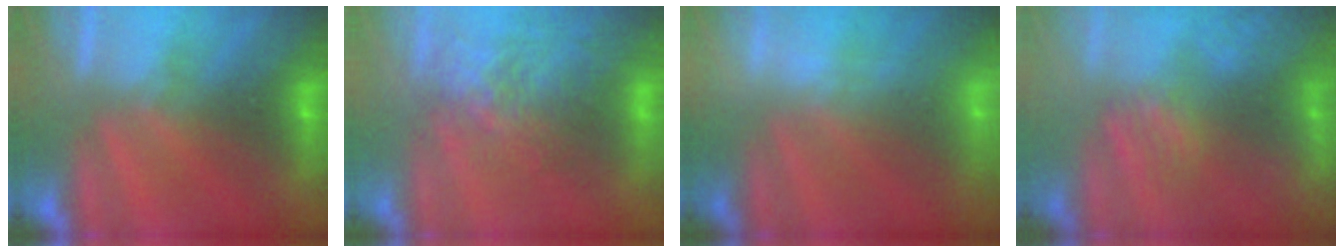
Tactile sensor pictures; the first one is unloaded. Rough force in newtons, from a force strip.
{"total": 3.5}
{"total": 1.9}
{"total": 4.8}